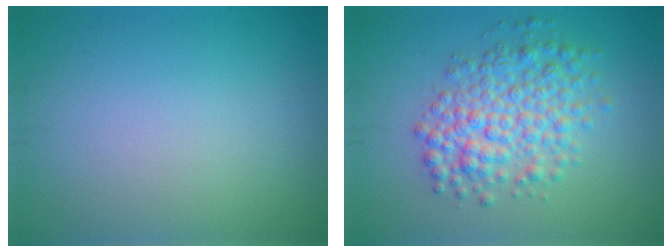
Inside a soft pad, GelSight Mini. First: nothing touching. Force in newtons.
{"total": 5.4, "press": 5.4, "slide": 0.1}